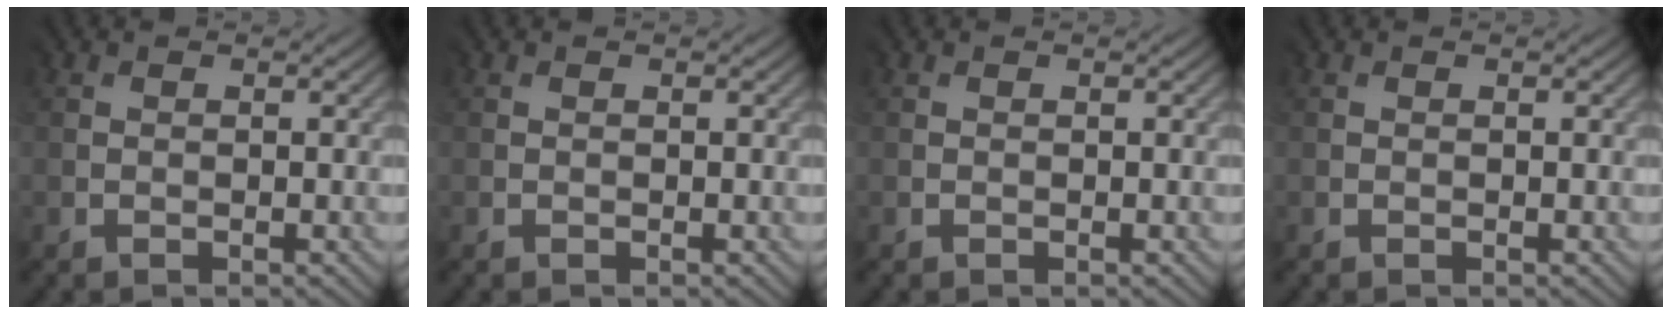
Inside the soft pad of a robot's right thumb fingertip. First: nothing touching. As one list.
[{"total": 0.0}, {"total": 0.0}, {"total": 0.0}]